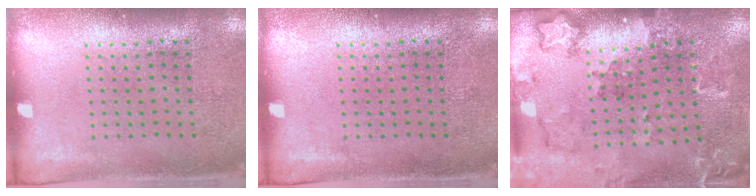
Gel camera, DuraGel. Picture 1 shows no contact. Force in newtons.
{"total": 0.0}
{"total": 1.8, "press": 1.8, "slide": 0.2}